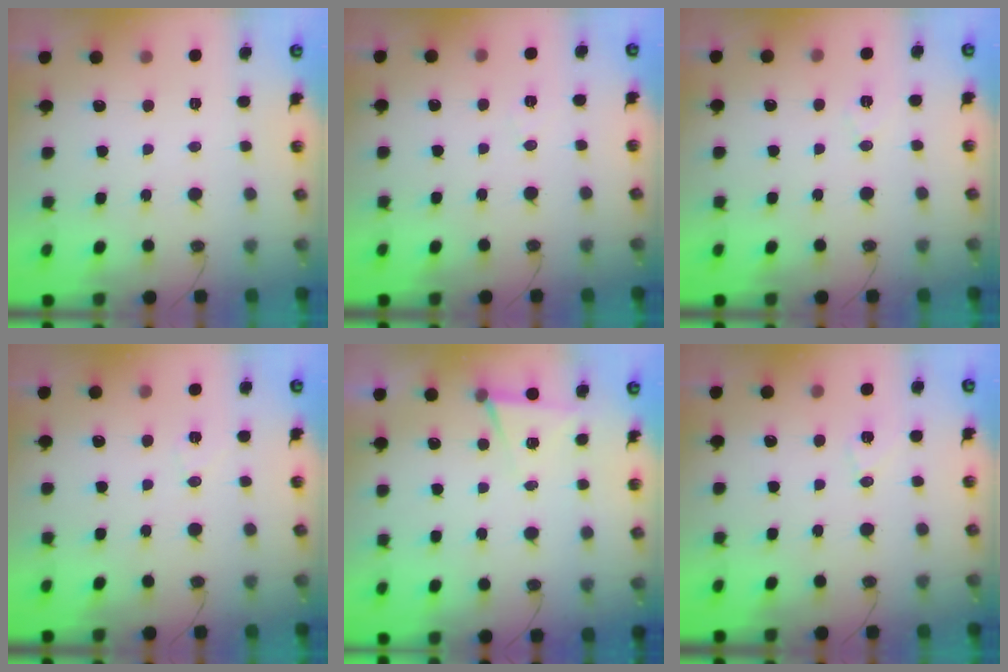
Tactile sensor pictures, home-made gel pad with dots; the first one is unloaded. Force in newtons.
{"total": 5.2, "press": 2.8, "slide": 4.3}
{"total": 6.7, "press": 5.2, "slide": 4.3}
{"total": 5.4, "press": 4.0, "slide": 3.6}
{"total": 6.3, "press": 4.2, "slide": 4.7}
{"total": 7.2, "press": 6.8, "slide": 2.1}